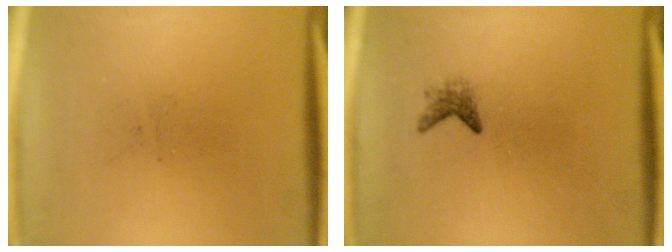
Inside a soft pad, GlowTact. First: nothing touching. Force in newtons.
{"total": 1.5}